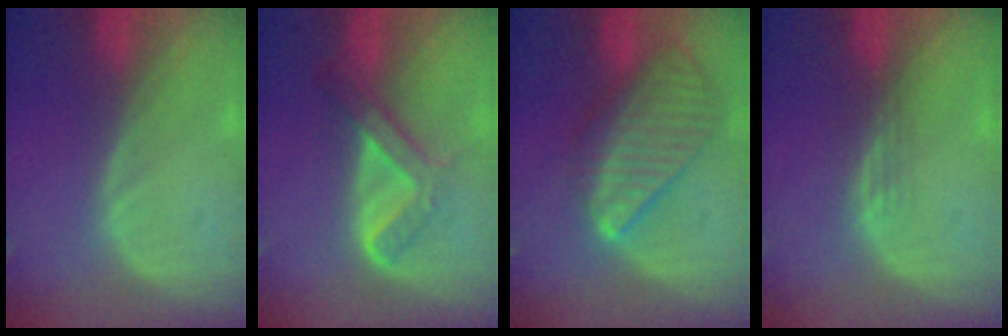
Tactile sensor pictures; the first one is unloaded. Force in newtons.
{"total": 5.4, "press": 5.1, "slide": 1.6}
{"total": 9.6, "press": 8.4, "slide": 4.7}
{"total": 1.8, "press": 1.3, "slide": 1.2}